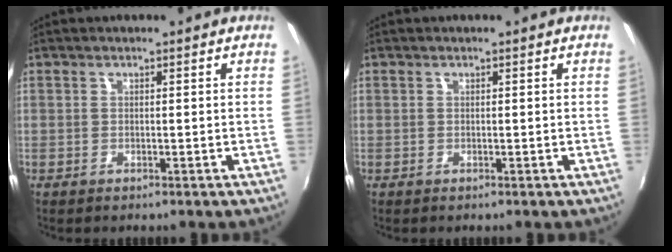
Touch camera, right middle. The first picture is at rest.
{"total": 0.0}